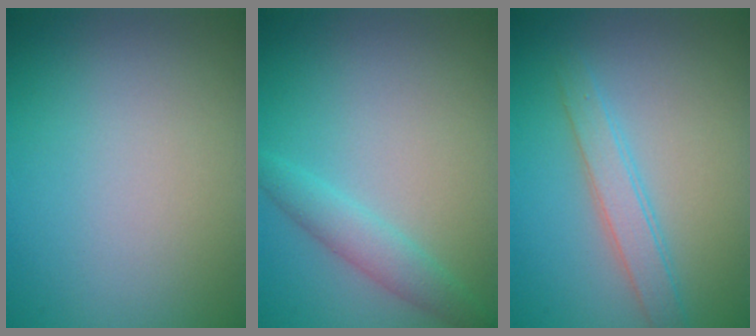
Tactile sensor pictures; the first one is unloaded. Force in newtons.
{"total": 2.3, "press": 2.3, "slide": 0.1}
{"total": 2.5, "press": 2.5, "slide": 0.2}